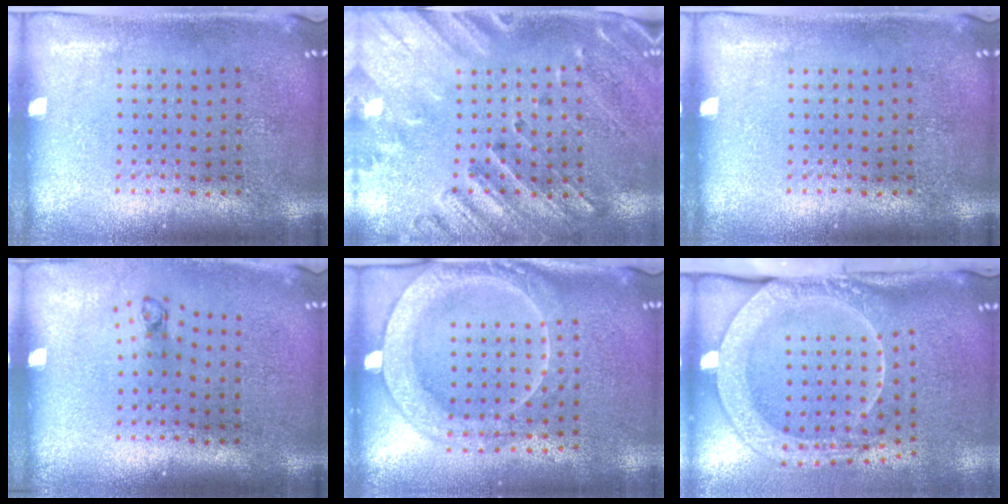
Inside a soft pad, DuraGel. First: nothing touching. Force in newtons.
{"total": 2.4, "press": 2.1, "slide": 1.3}
{"total": 0.0}
{"total": 0.8, "press": 0.3, "slide": 0.7}
{"total": 2.3, "press": 2.1, "slide": 0.8}
{"total": 2.8, "press": 2.2, "slide": 1.8}